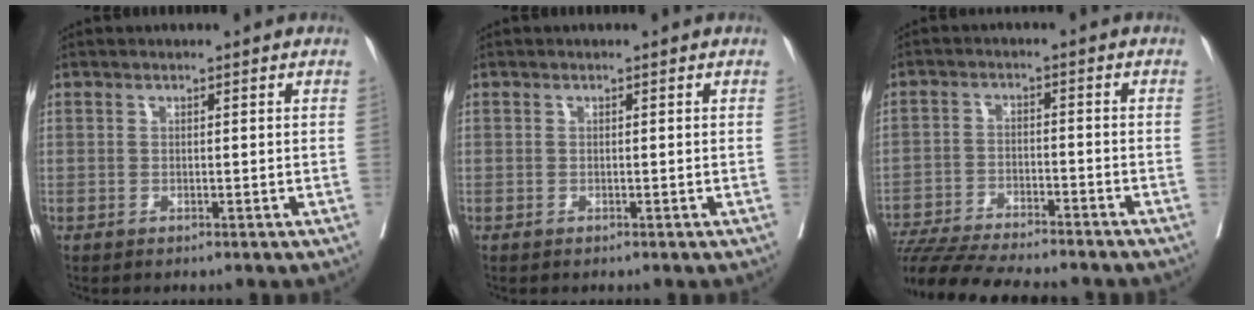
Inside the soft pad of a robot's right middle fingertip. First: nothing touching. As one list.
[{"total": 0.0}, {"total": 17.2, "force": [-15.4, 1.7, 7.4], "torque": [-0.135, -0.027, -0.233]}]